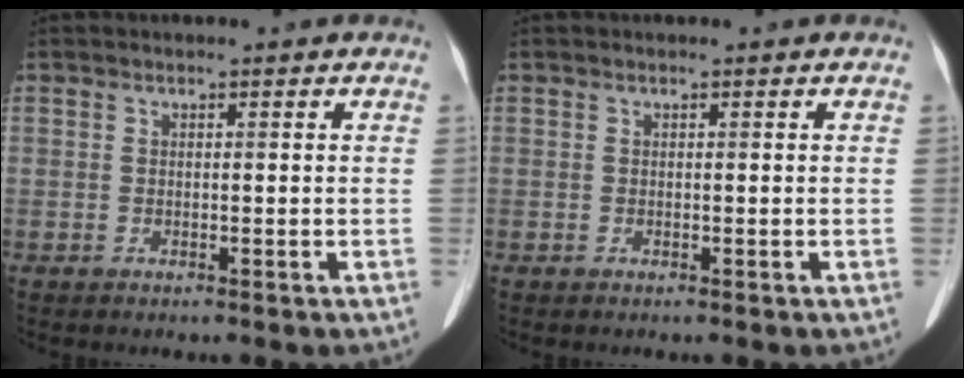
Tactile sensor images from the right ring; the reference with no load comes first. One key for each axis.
{"total": 0.0}